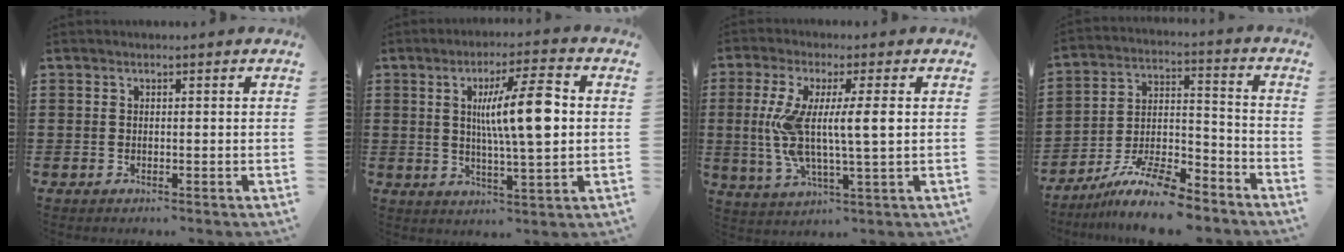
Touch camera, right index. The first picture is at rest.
{"total": 11.0, "force": [1.6, 2.1, 10.7], "torque": [-0.183, 0.003, 0.019]}
{"total": 9.3, "force": [0.9, 1.6, 9.1], "torque": [-0.191, -0.008, 0.006]}
{"total": 11.8, "force": [-9.8, 2.7, 6.1], "torque": [-0.102, 0.037, -0.187]}